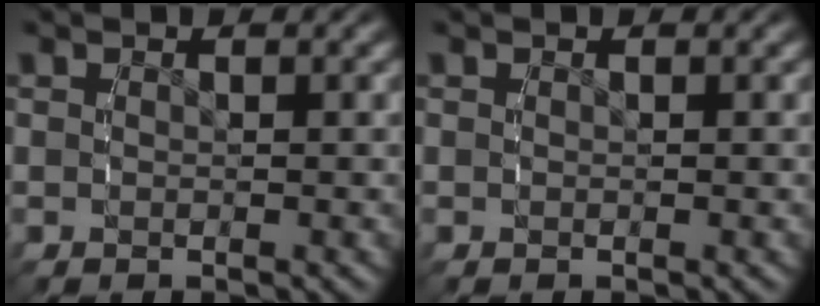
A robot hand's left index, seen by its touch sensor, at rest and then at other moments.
{"total": 0.0}